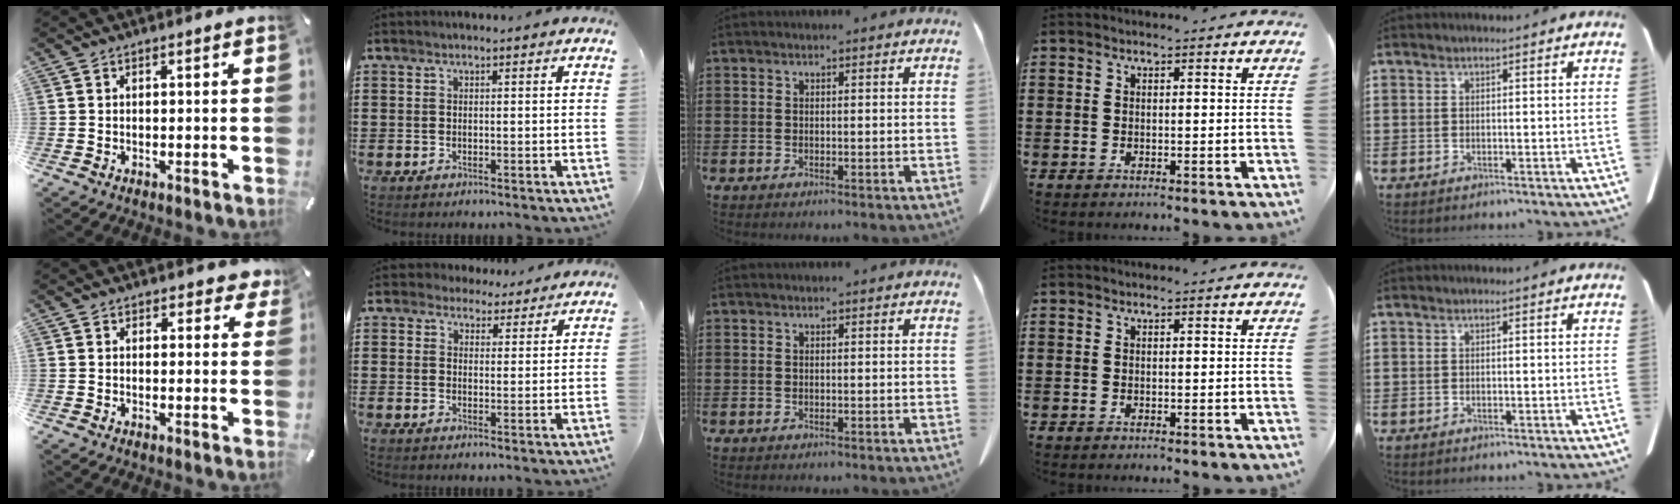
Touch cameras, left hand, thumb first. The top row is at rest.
{"thumb": {"total": 2.7, "force": [1.6, 1.8, 1.1], "torque": [-0.003, -0.003, 0.024]}, "index": {"total": 3.4, "force": [2.9, 1.8, 0.3], "torque": [-0.019, 0.003, 0.055]}}